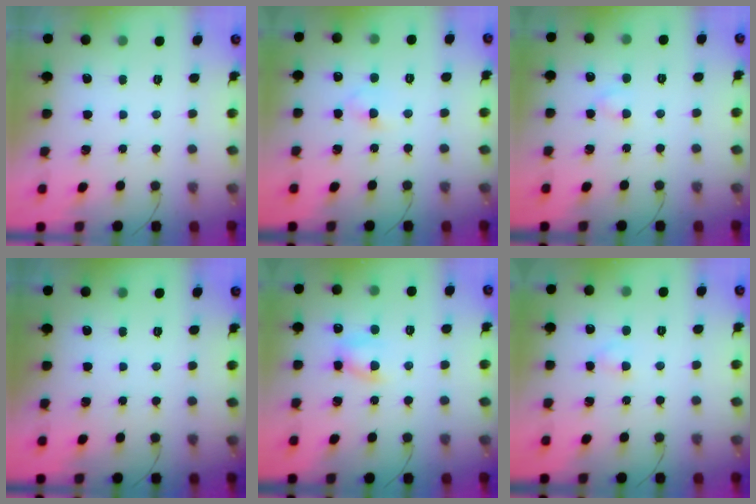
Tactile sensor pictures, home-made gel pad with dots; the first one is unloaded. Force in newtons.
{"total": 3.0, "press": 2.8, "slide": 1.3}
{"total": 2.1, "press": 1.9, "slide": 0.9}
{"total": 0.0}
{"total": 5.9, "press": 5.8, "slide": 1.4}
{"total": 2.0, "press": 1.7, "slide": 1.0}